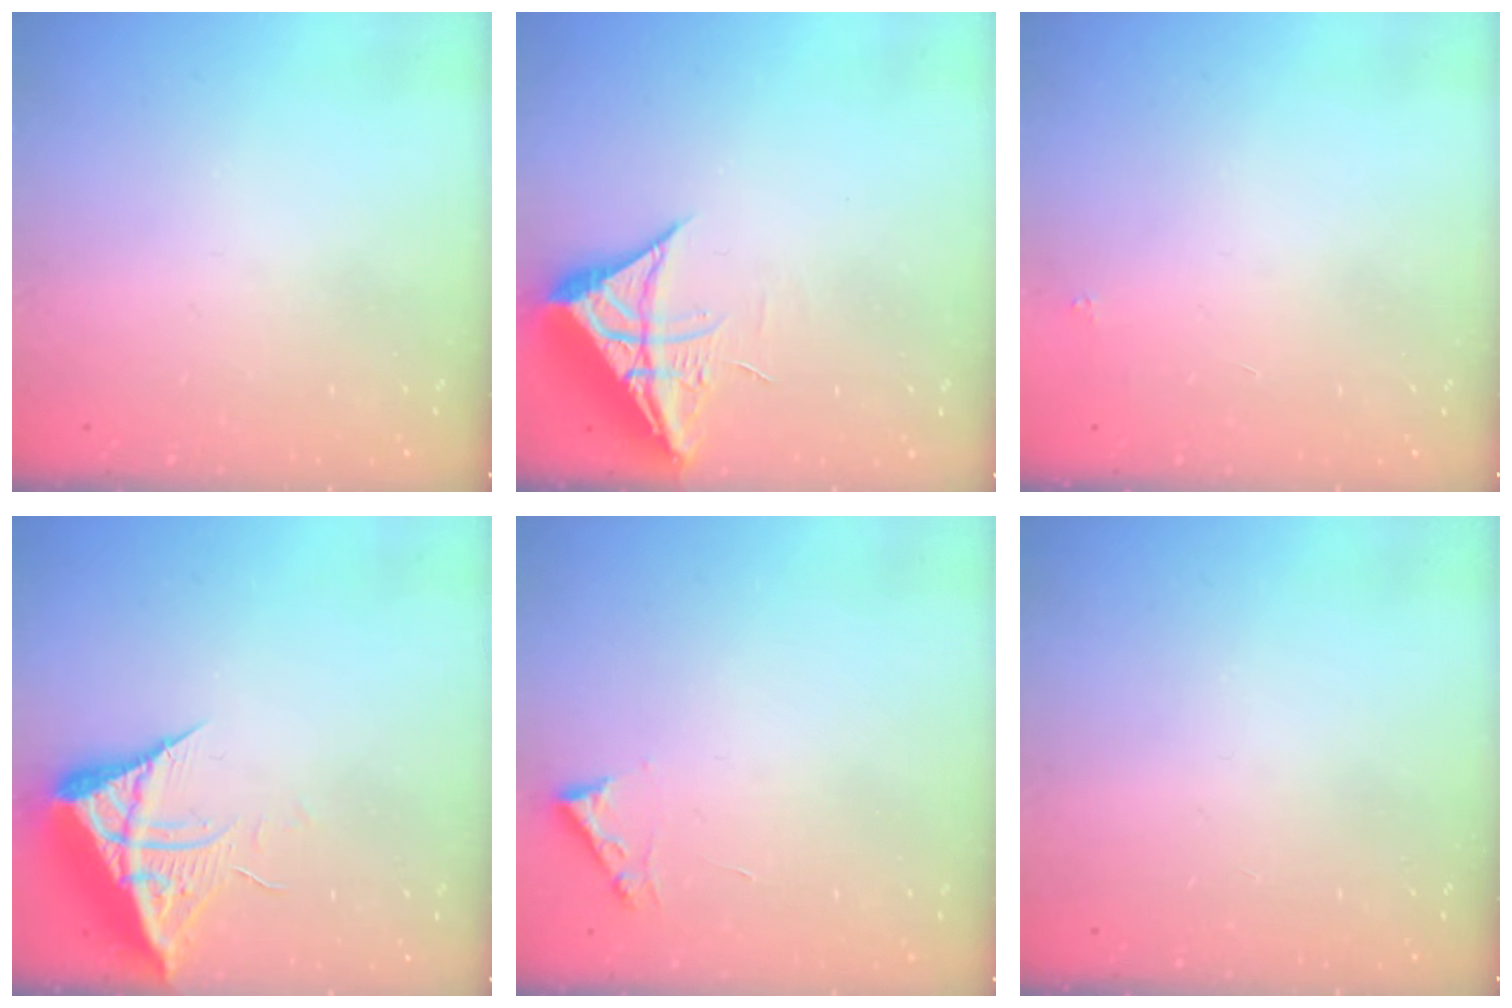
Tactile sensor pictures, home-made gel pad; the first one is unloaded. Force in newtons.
{"total": 10.0, "press": 9.9, "slide": 1.0}
{"total": 1.8, "press": 1.7, "slide": 0.1}
{"total": 13.1, "press": 13.1, "slide": 0.9}
{"total": 2.7, "press": 2.7, "slide": 0.3}
{"total": 0.0}